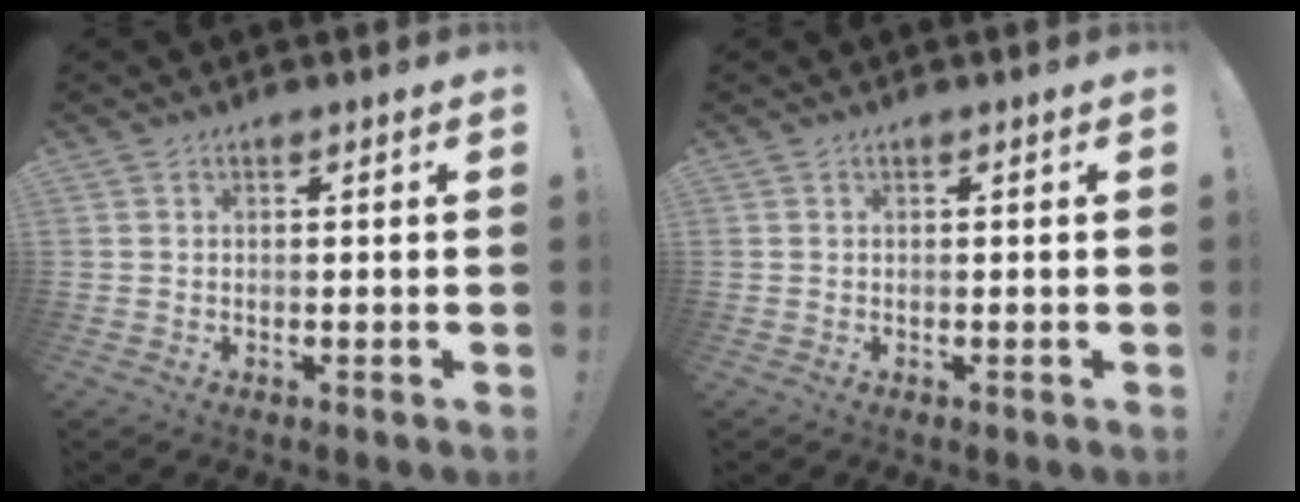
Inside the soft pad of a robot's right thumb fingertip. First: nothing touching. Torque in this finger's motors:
{"motor_torque": [0.00, 0.00, -0.02, 0.01, 0.00]}